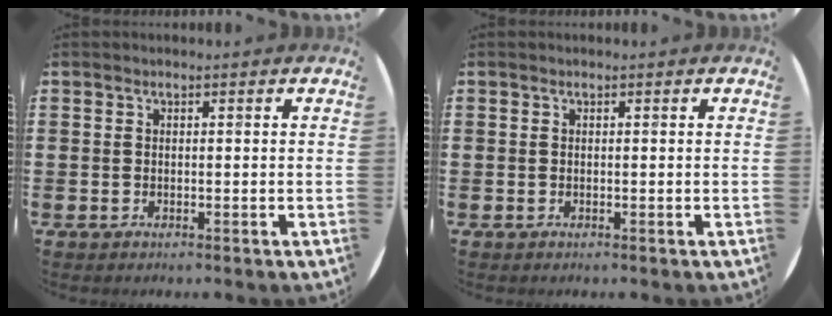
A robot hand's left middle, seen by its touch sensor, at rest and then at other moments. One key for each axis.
{"total": 0.0}